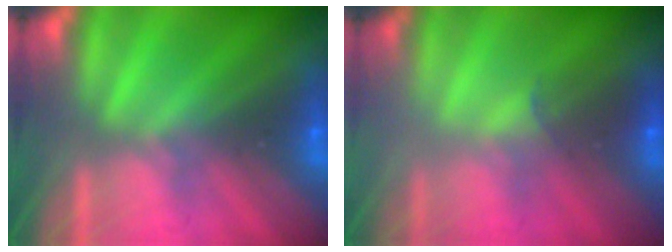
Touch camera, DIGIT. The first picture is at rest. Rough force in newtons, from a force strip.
{"total": 2.0}